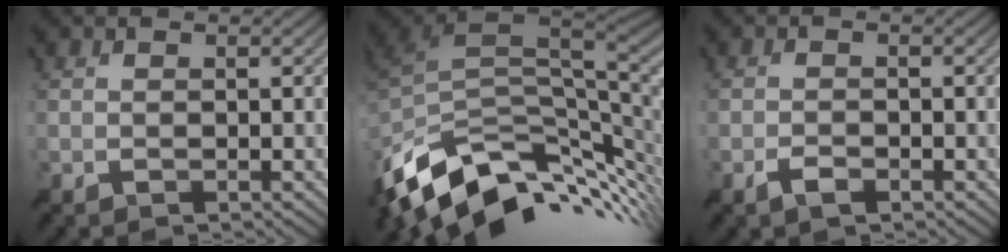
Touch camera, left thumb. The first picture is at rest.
{"total": 13.1, "force": [-4.2, 7.7, 9.8], "torque": [-0.206, -0.022, -0.067]}
{"total": 1.4, "force": [-1.1, 0.5, 0.8], "torque": [-0.018, -0.001, -0.020]}